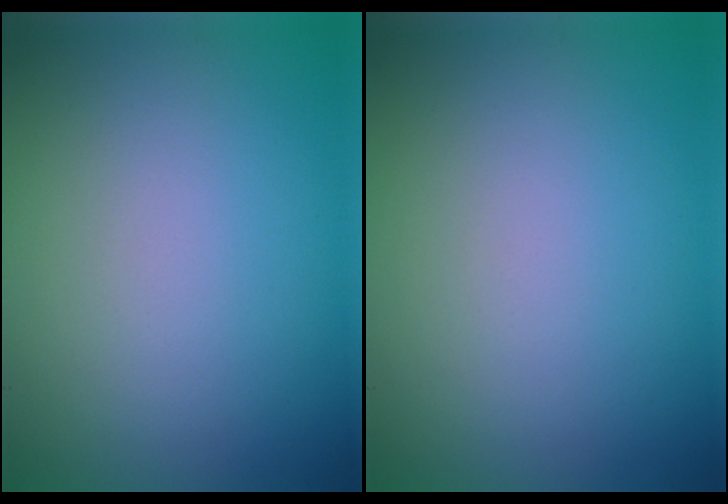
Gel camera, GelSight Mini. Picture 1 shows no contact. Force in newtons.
{"total": 0.0}